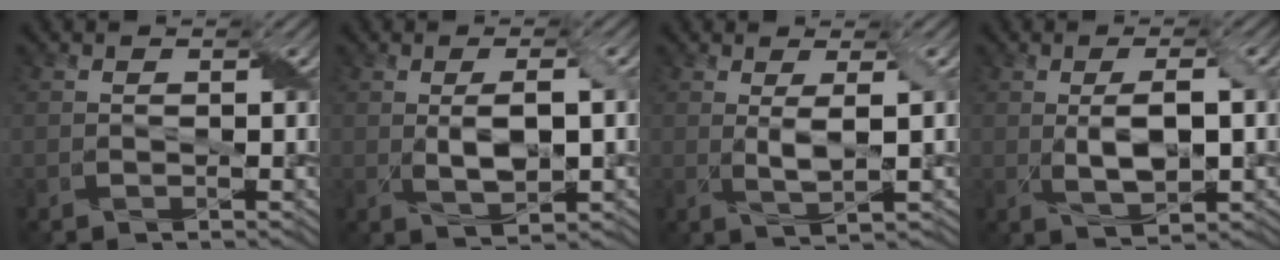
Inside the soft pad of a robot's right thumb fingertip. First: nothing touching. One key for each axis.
{"total": 4.5, "fx": 0.1, "fy": 1.7, "fz": 4.1, "tx": -0.081, "ty": -0.003, "tz": 0.006}
{"total": 3.5, "fx": 0.6, "fy": 0.5, "fz": 3.4, "tx": -0.076, "ty": 0.003, "tz": 0.014}
{"total": 5.2, "fx": 0.0, "fy": 2.0, "fz": 4.7, "tx": -0.093, "ty": -0.003, "tz": 0.005}